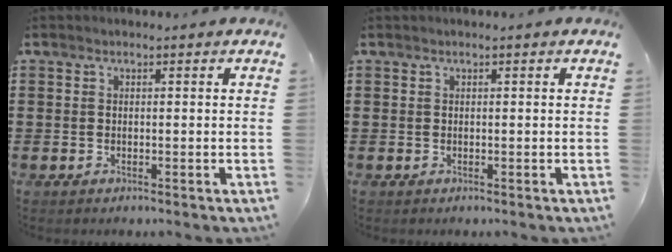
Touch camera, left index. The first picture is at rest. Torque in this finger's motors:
{"motor_torque": [0.68, -1.46, 0.57, 0.10]}